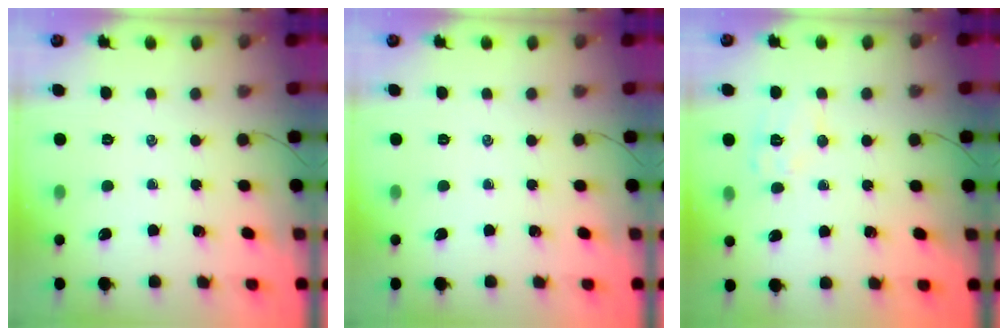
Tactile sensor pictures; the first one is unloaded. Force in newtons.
{"total": 0.0}
{"total": 7.6, "press": 7.6, "slide": 0.6}